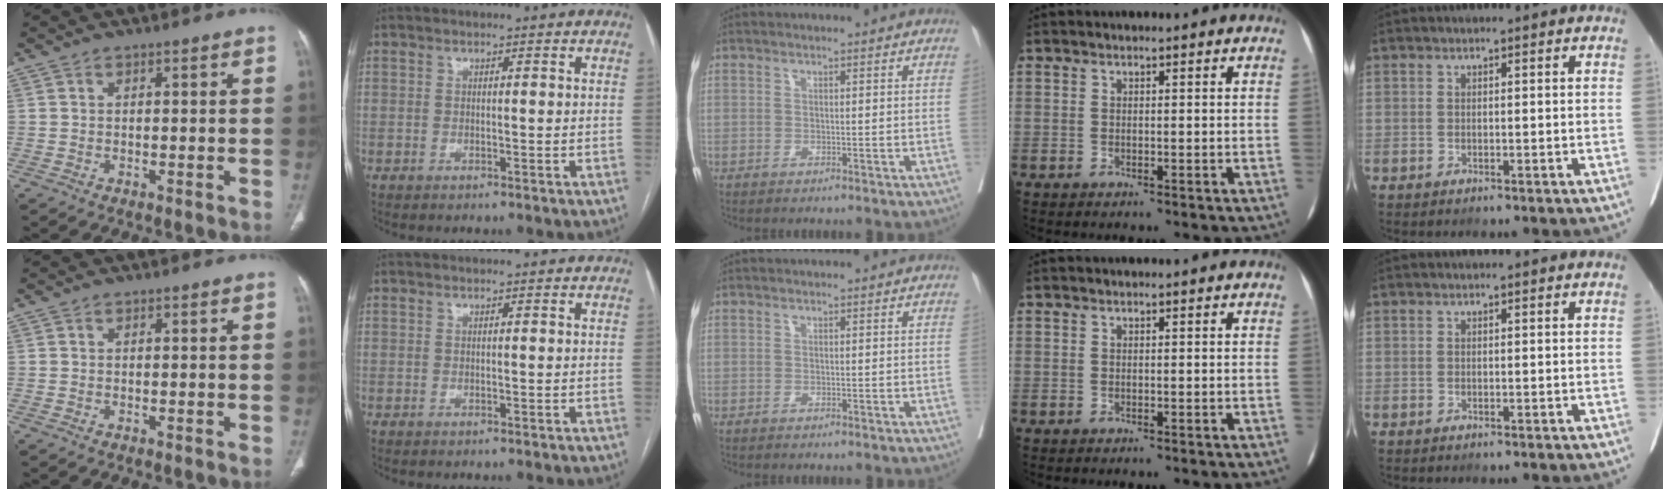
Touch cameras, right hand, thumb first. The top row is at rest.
{}